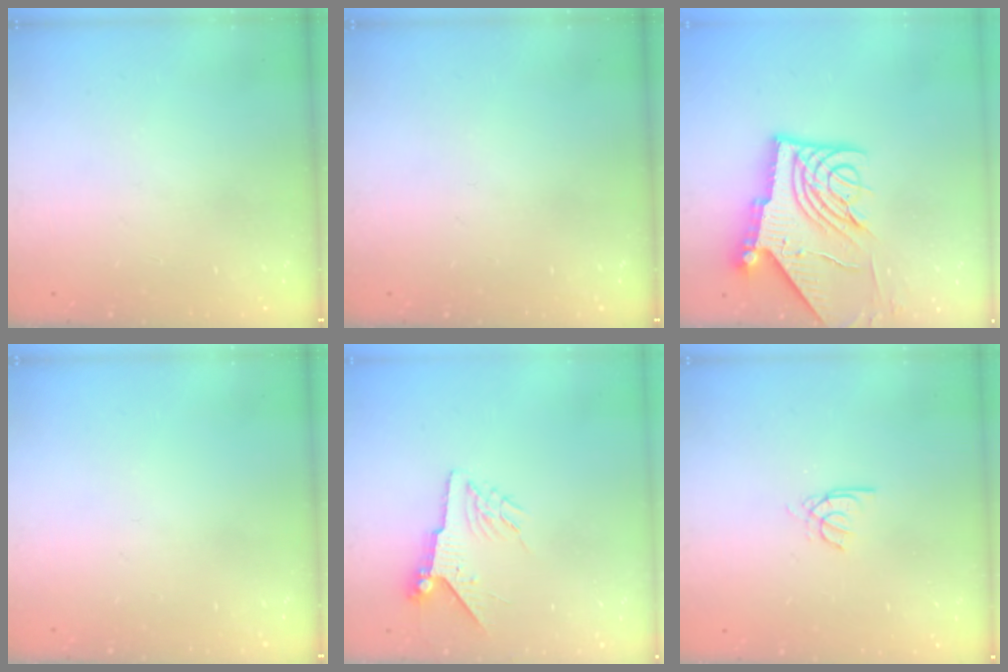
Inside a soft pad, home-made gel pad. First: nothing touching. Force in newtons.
{"total": 0.0}
{"total": 15.6, "press": 15.4, "slide": 1.9}
{"total": 0.0}
{"total": 6.8, "press": 6.7, "slide": 1.1}
{"total": 2.6, "press": 2.6, "slide": 0.4}